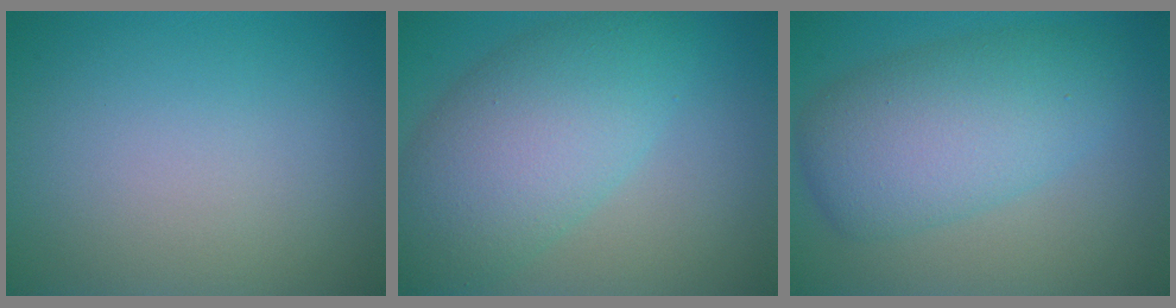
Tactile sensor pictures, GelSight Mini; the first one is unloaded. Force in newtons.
{"total": 8.1, "press": 8.1, "slide": 0.1}
{"total": 7.2, "press": 7.2, "slide": 0.2}